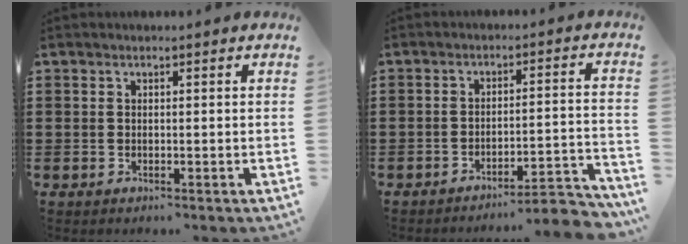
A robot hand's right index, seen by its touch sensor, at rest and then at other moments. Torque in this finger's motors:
{"motor_torque": [0.93, -0.79, 0.15, 0.02]}